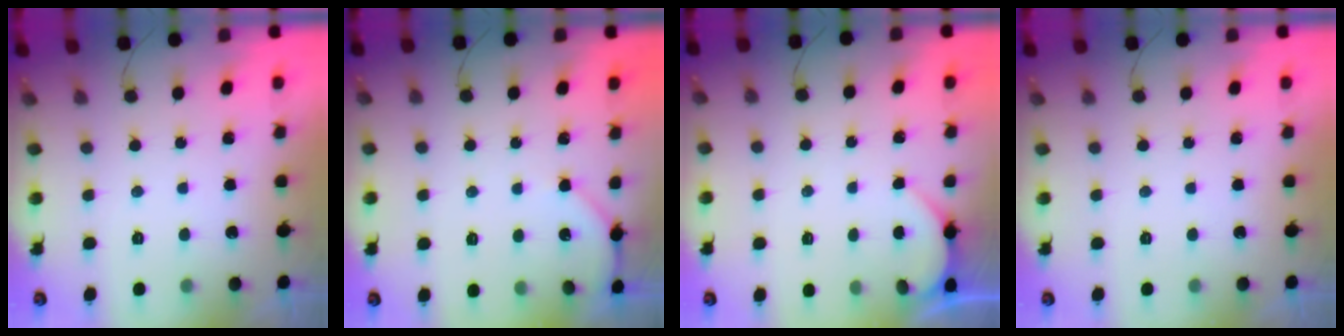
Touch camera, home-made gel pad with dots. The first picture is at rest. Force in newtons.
{"total": 4.0, "press": 3.9, "slide": 0.6}
{"total": 1.9, "press": 1.9, "slide": 0.1}
{"total": 0.0}